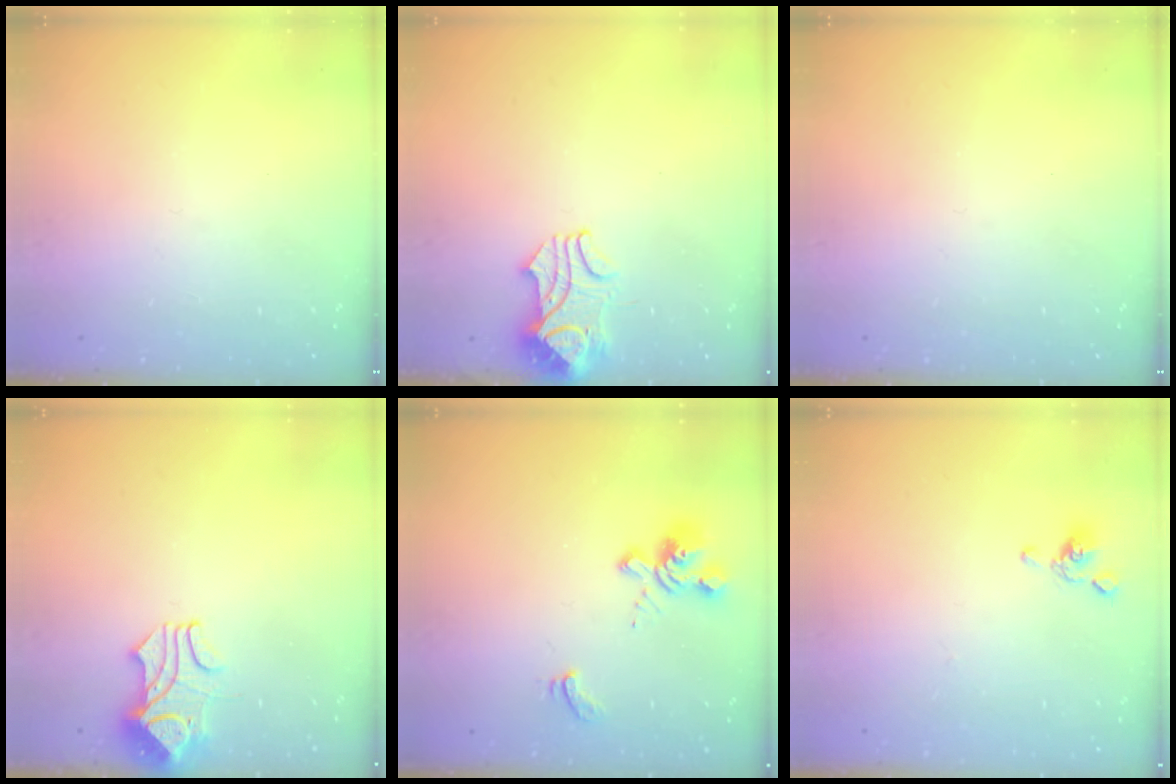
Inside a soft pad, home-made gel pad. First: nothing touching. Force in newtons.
{"total": 2.4, "press": 2.3, "slide": 0.6}
{"total": 0.0}
{"total": 1.7, "press": 1.3, "slide": 1.0}
{"total": 1.9, "press": 1.1, "slide": 1.5}
{"total": 2.2, "press": 2.0, "slide": 0.8}